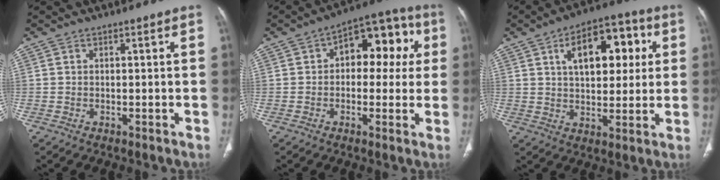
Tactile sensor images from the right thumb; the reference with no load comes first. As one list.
[{"total": 13.5, "force": [2.6, 8.1, 10.4], "torque": [-0.083, 0.038, 0.026]}, {"total": 15.1, "force": [4.6, 8.3, 11.7], "torque": [-0.137, 0.009, 0.070]}]